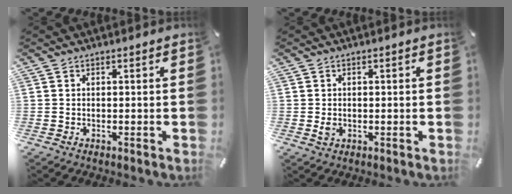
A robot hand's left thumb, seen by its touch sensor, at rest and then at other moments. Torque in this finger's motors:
{"motor_torque": [0.49, 0.75, 0.10, -0.15, 0.12]}